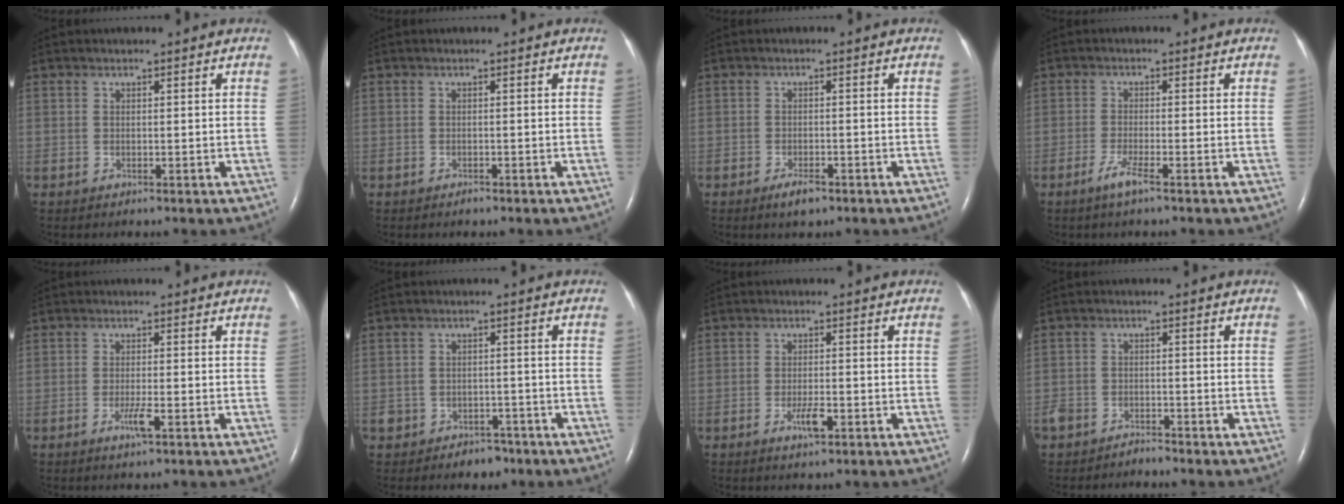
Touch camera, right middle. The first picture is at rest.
{"total": 0.7, "force": [-0.6, 0.2, 0.3], "torque": [-0.009, -0.001, -0.007]}
{"total": 2.6, "force": [-1.8, 0.8, 1.7], "torque": [-0.037, -0.002, -0.029]}
{"total": 2.9, "force": [-1.9, -0.1, 2.2], "torque": [-0.053, -0.007, -0.040]}
{"total": 2.5, "force": [-1.2, 0.0, 2.1], "torque": [-0.043, -0.005, -0.023]}
{"total": 3.5, "force": [-2.3, 2.5, 0.6], "torque": [-0.010, 0.014, -0.028]}
{"total": 3.0, "force": [-1.4, 0.6, 2.5], "torque": [-0.050, -0.002, -0.024]}
{"total": 3.0, "force": [-2.7, 1.2, 0.2], "torque": [-0.005, 0.000, -0.049]}